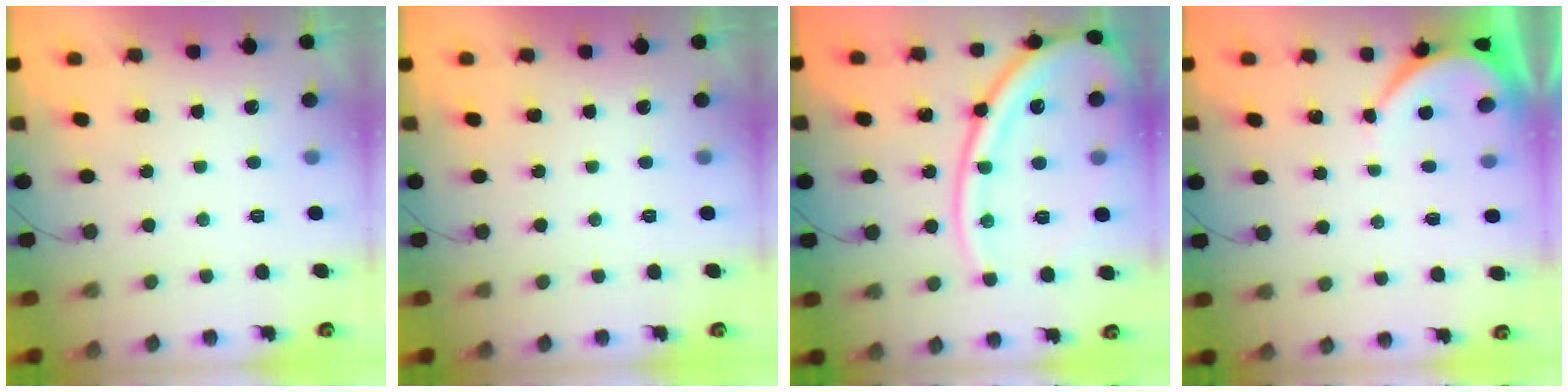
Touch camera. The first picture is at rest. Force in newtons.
{"total": 0.0}
{"total": 22.3, "press": 22.1, "slide": 2.8}
{"total": 4.1, "press": 4.0, "slide": 0.4}